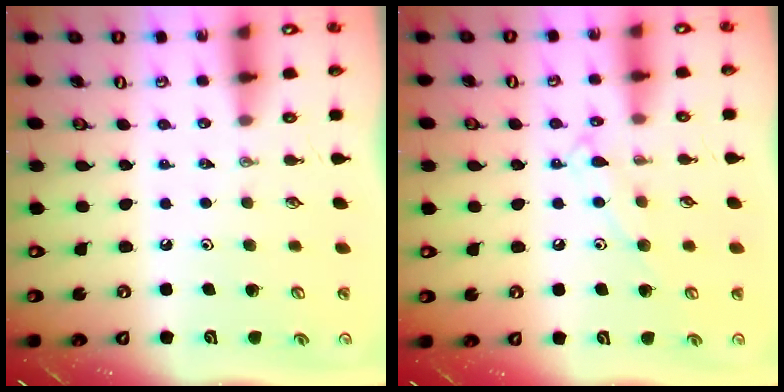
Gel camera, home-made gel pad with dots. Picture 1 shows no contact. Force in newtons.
{"total": 8.8, "press": 8.8, "slide": 0.6}